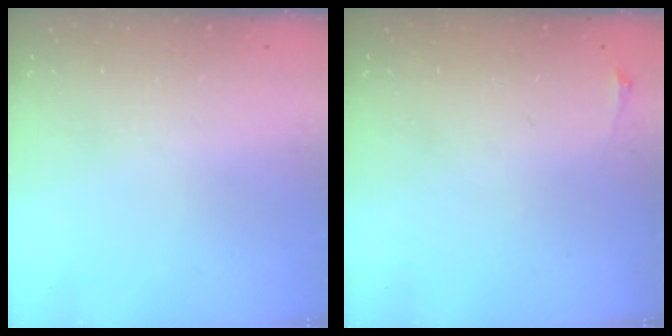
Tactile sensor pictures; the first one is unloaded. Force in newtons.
{"total": 2.8, "press": 2.1, "slide": 1.9}